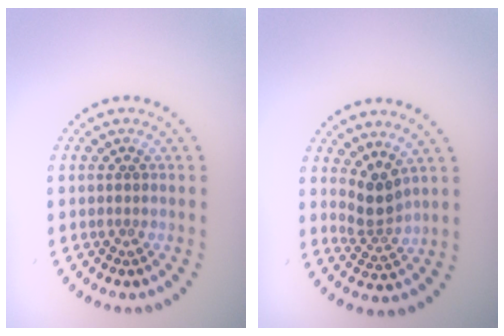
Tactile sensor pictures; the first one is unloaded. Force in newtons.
{"total": 2.5, "press": 1.7, "slide": 1.8}